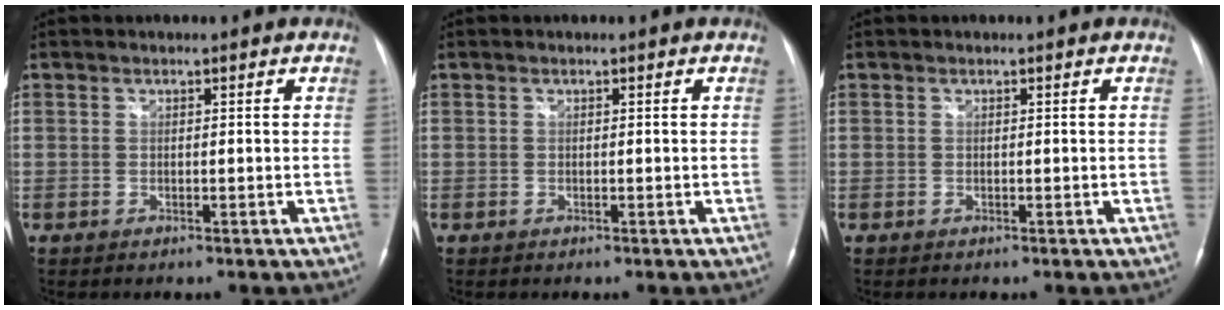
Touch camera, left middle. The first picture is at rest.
{"total": 0.0}
{"total": 0.0}